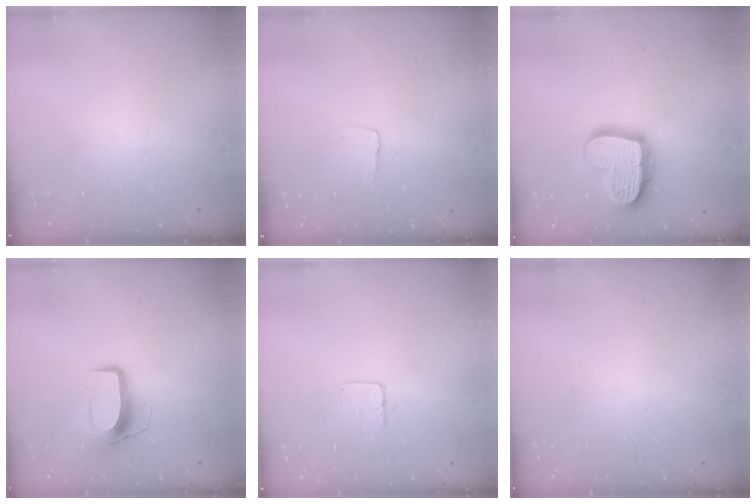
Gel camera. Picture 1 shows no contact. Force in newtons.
{"total": 3.6, "press": 3.6, "slide": 0.4}
{"total": 18.0, "press": 17.9, "slide": 1.3}
{"total": 9.8, "press": 9.8, "slide": 0.3}
{"total": 3.8, "press": 3.8, "slide": 0.3}
{"total": 0.0}